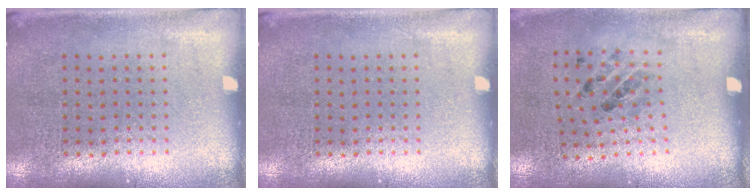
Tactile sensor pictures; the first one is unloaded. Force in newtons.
{"total": 0.0}
{"total": 1.1, "press": 0.7, "slide": 0.8}